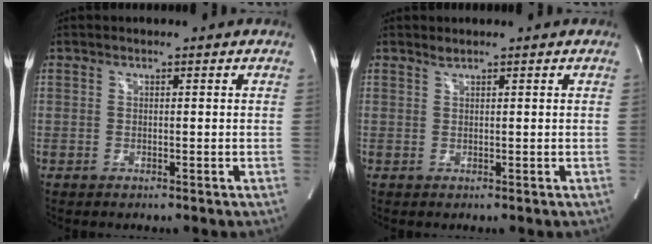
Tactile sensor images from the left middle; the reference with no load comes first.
{"total": 0.6, "force": [0.6, -0.1, 0.1], "torque": [-0.010, 0.000, 0.015]}